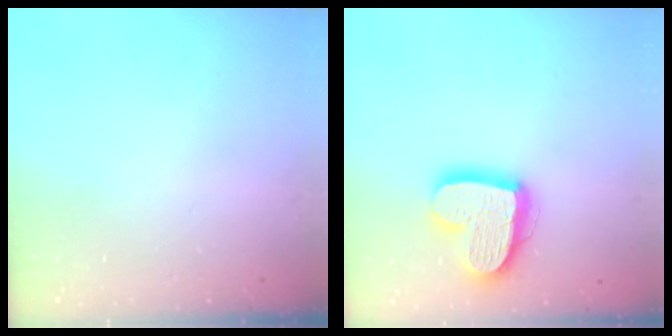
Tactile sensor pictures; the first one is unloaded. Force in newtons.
{"total": 17.6, "press": 17.5, "slide": 1.9}